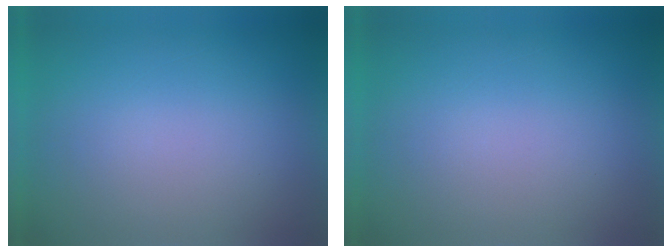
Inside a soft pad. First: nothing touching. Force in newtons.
{"total": 0.0}